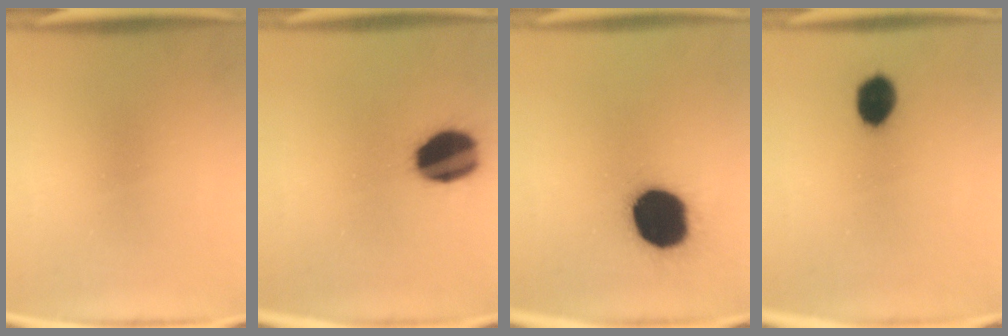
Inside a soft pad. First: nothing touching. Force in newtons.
{"total": 15.7}
{"total": 19.0}
{"total": 6.5}